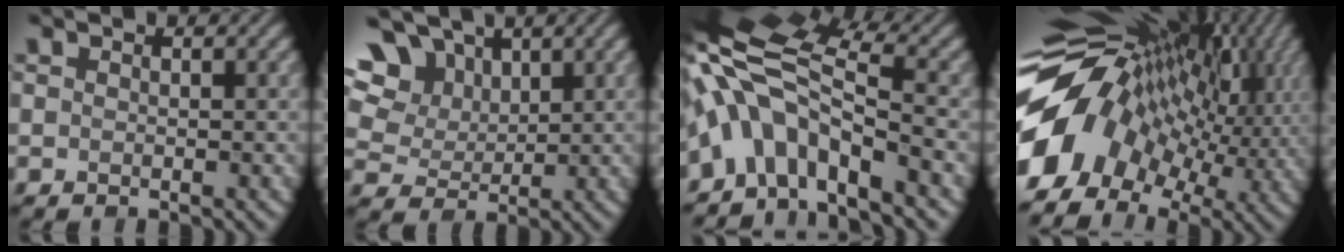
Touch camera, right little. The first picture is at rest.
{"total": 13.4, "force": [6.8, 9.3, 6.8], "torque": [-0.157, 0.038, 0.115]}
{"total": 8.7, "force": [-3.2, 3.8, 7.1], "torque": [-0.123, 0.021, -0.077]}
{"total": 13.7, "force": [0.5, 9.6, 9.8], "torque": [-0.197, 0.011, 0.011]}